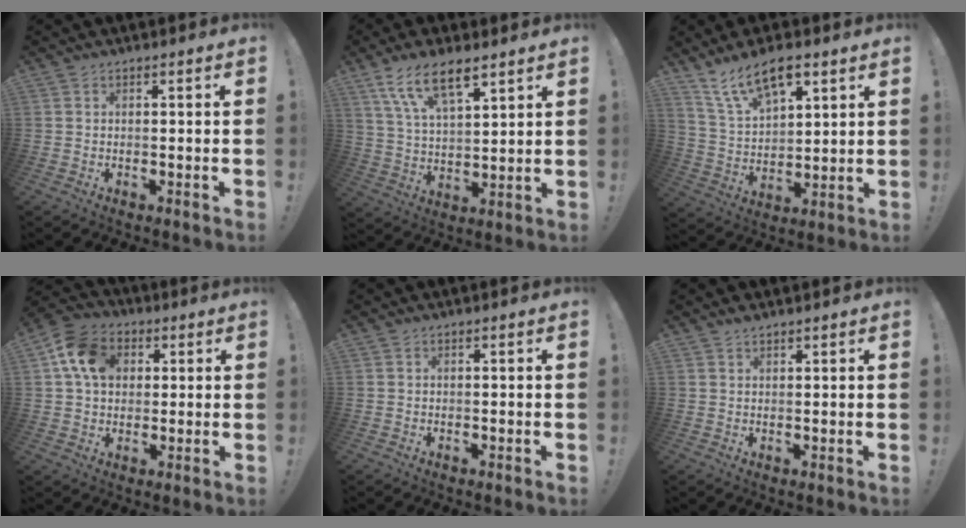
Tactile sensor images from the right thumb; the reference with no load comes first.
{"total": 12.8, "force": [8.5, 4.8, 8.3], "torque": [-0.144, -0.038, 0.153]}
{"total": 12.9, "force": [8.5, 6.0, 7.6], "torque": [-0.133, -0.041, 0.156]}
{"total": 12.6, "force": [3.8, 9.8, 7.0], "torque": [-0.114, -0.002, 0.075]}
{"total": 0.0}
{"total": 1.6, "force": [1.5, 0.3, 0.5], "torque": [-0.002, -0.009, 0.026]}